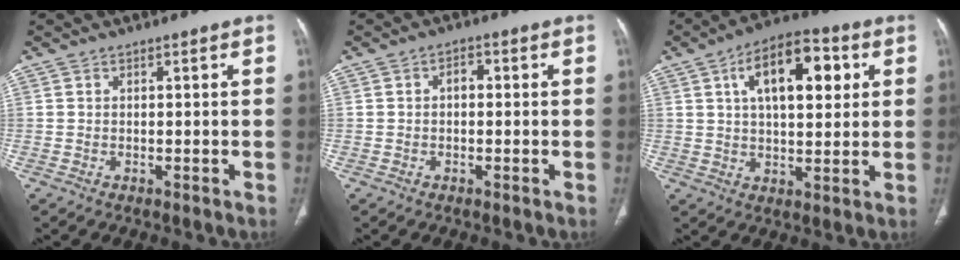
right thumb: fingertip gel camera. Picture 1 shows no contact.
{"total": 2.0, "force": [0.0, 1.3, 1.5], "torque": [-0.019, 0.008, -0.005]}
{"total": 14.9, "force": [4.8, 7.2, 12.2], "torque": [-0.167, 0.007, 0.072]}